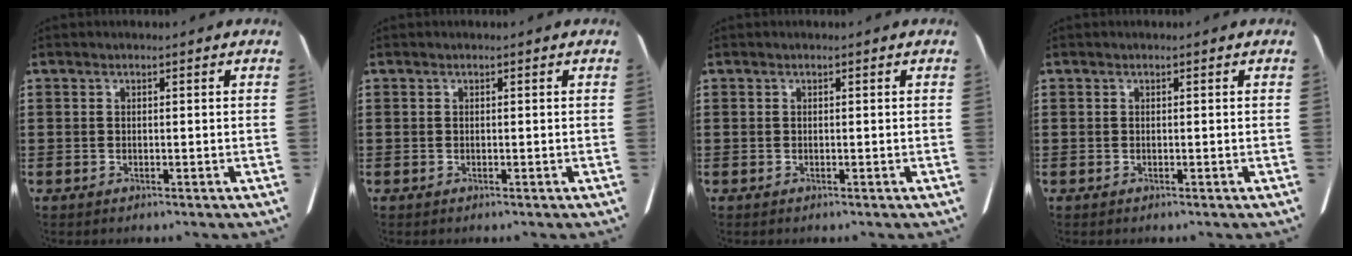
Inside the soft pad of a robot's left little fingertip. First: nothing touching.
{"total": 0.0}
{"total": 0.0}
{"total": 0.0}